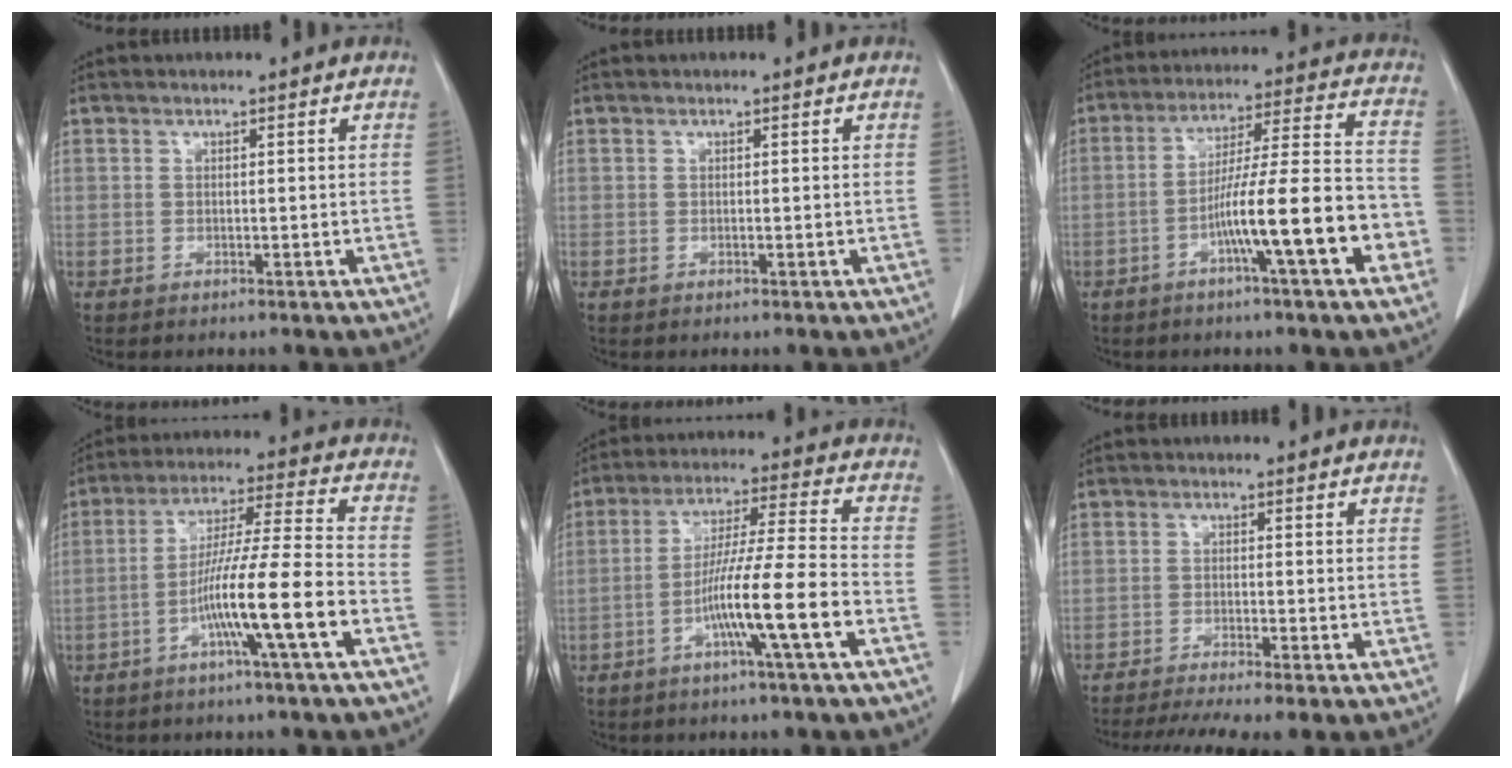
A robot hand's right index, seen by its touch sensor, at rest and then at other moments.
{"total": 0.0}
{"total": 14.1, "force": [-5.3, 0.5, 13.1], "torque": [-0.209, 0.013, -0.088]}
{"total": 12.4, "force": [-4.9, -1.0, 11.3], "torque": [-0.204, 0.003, -0.091]}
{"total": 11.5, "force": [-4.6, -1.1, 10.5], "torque": [-0.191, 0.002, -0.085]}
{"total": 8.5, "force": [-7.0, -0.1, 4.9], "torque": [-0.073, -0.010, -0.110]}